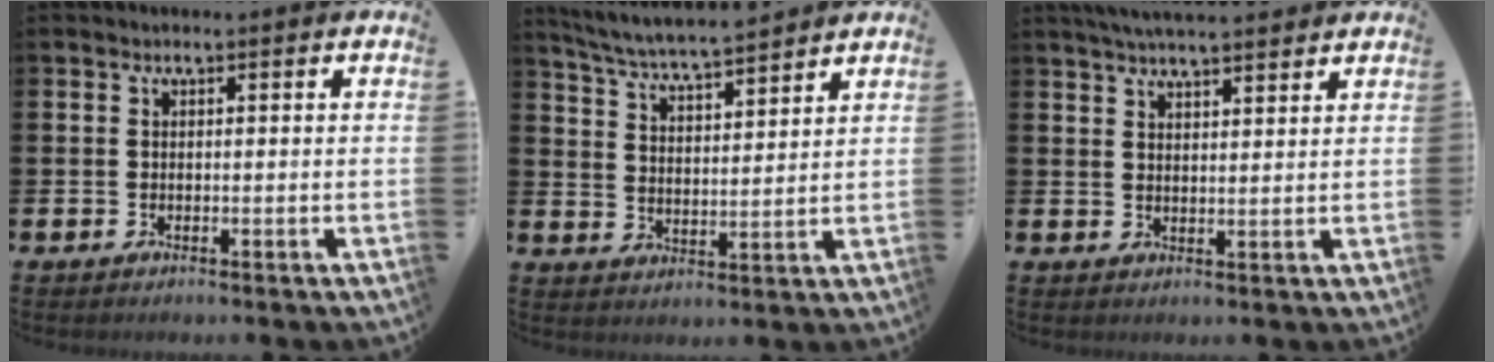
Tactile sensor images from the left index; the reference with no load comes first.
{"total": 6.0, "force": [5.9, -0.1, 1.3], "torque": [-0.047, -0.040, 0.102]}
{"total": 4.6, "force": [4.4, 0.3, 1.1], "torque": [-0.026, -0.015, 0.080]}